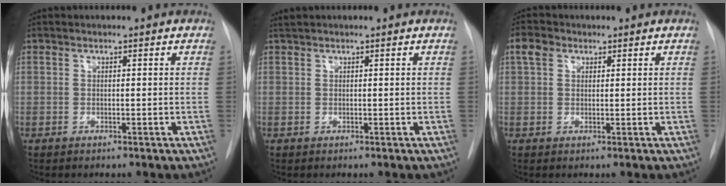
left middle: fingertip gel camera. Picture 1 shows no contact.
{"total": 0.6, "force": [0.6, -0.1, 0.2], "torque": [-0.008, 0.012, 0.016]}
{"total": 2.9, "force": [1.4, 2.1, 1.4], "torque": [-0.033, 0.017, 0.028]}